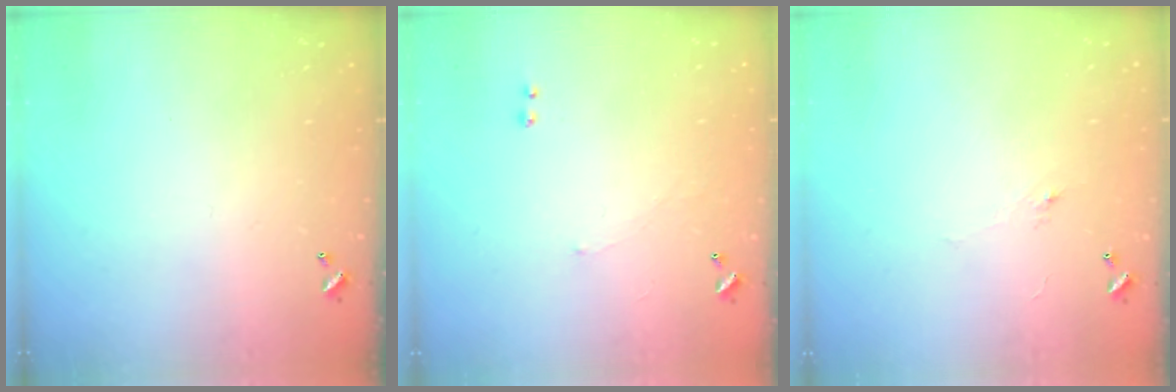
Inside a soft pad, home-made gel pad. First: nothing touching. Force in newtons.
{"total": 1.2, "press": 1.0, "slide": 0.6}
{"total": 1.2, "press": 0.8, "slide": 0.8}